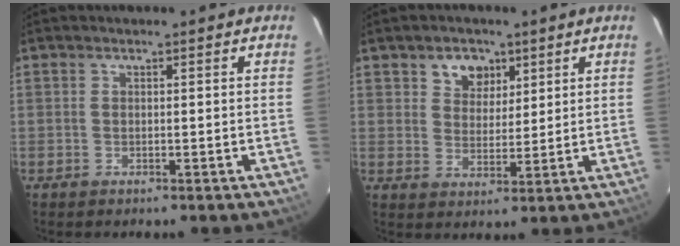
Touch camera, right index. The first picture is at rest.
{"total": 5.8, "force": [3.1, 4.5, 2.0], "torque": [-0.028, 0.009, 0.058]}